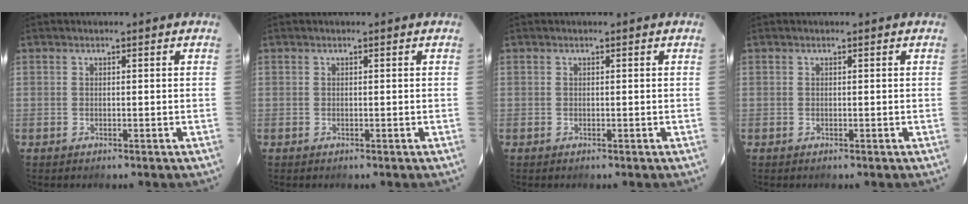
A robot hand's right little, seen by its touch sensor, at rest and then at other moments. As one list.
[{"total": 0.0}, {"total": 0.0}, {"total": 0.0}]